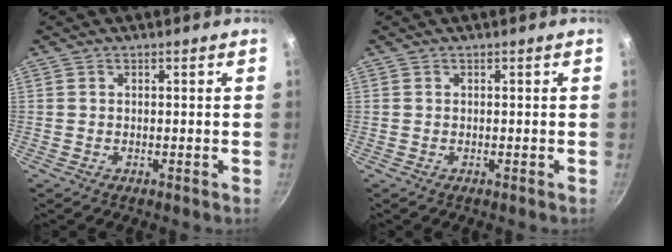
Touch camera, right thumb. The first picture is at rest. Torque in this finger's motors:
{"motor_torque": [0.00, 0.00, 0.00, 0.00, 0.00]}